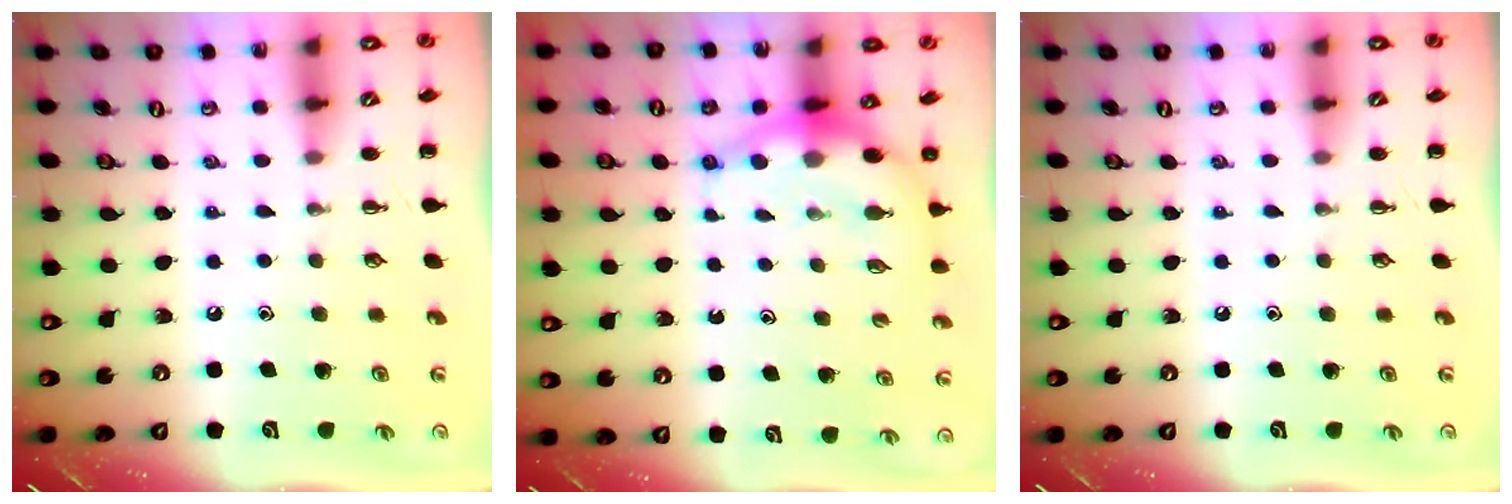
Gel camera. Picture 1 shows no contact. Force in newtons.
{"total": 7.4, "press": 7.2, "slide": 1.8}
{"total": 0.0}